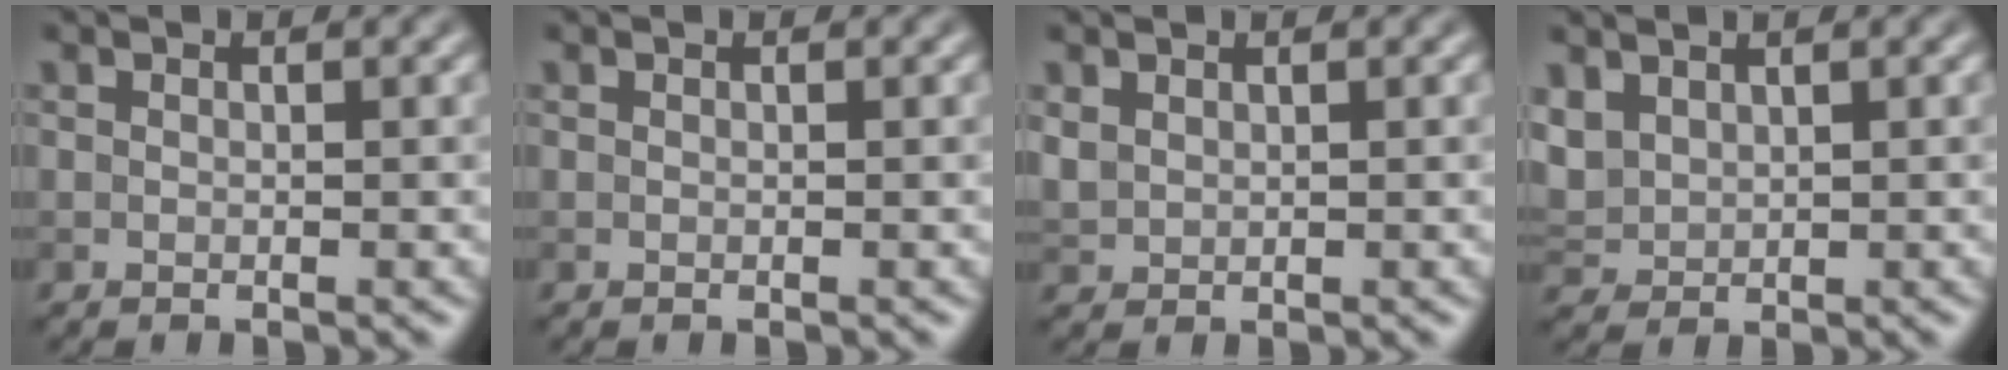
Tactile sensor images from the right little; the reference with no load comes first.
{"total": 0.0}
{"total": 1.2, "force": [0.8, 0.8, 0.4], "torque": [-0.014, 0.000, 0.022]}
{"total": 2.5, "force": [1.6, 1.6, 1.2], "torque": [-0.034, 0.005, 0.038]}